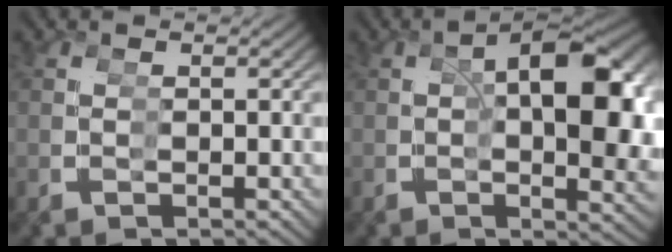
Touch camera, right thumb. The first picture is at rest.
{"total": 9.1, "force": [0.9, 3.0, 8.6], "torque": [-0.099, 0.010, 0.016]}